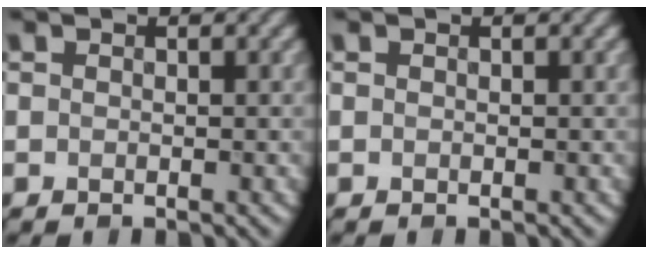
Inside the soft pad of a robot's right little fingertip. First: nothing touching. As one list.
[{"total": 0.0}]